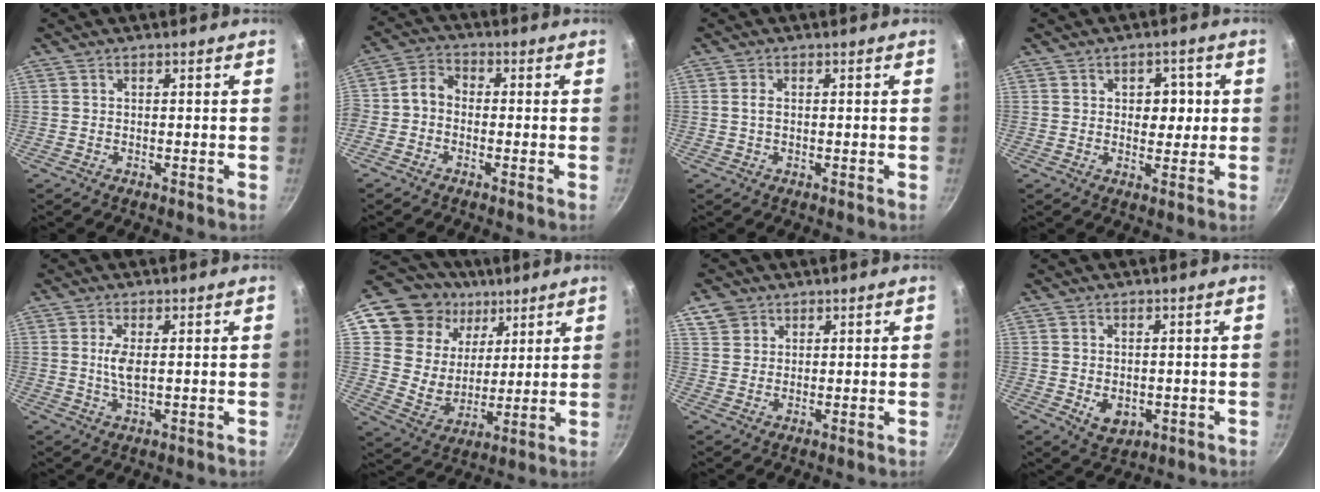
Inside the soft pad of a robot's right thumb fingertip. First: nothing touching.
{"total": 4.6, "force": [-1.2, 3.5, 2.7], "torque": [-0.045, 0.025, -0.039]}
{"total": 1.4, "force": [0.1, 0.8, 1.1], "torque": [-0.022, 0.001, 0.001]}
{"total": 5.4, "force": [0.9, 3.8, 3.7], "torque": [-0.018, -0.003, 0.009]}
{"total": 3.6, "force": [0.5, 1.2, 3.4], "torque": [-0.073, -0.004, 0.012]}
{"total": 18.7, "force": [8.9, 14.6, 7.5], "torque": [-0.104, -0.022, 0.168]}
{"total": 4.3, "force": [2.5, 3.4, 1.1], "torque": [-0.003, 0.003, 0.046]}
{"total": 4.9, "force": [-0.7, 3.6, 3.2], "torque": [-0.038, -0.007, 0.000]}